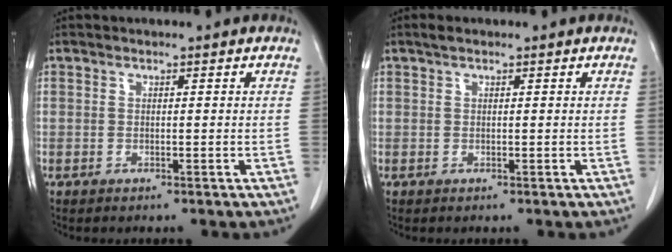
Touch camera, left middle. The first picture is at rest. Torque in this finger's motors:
{"motor_torque": [0.24, -0.20, -0.02, 0.00]}